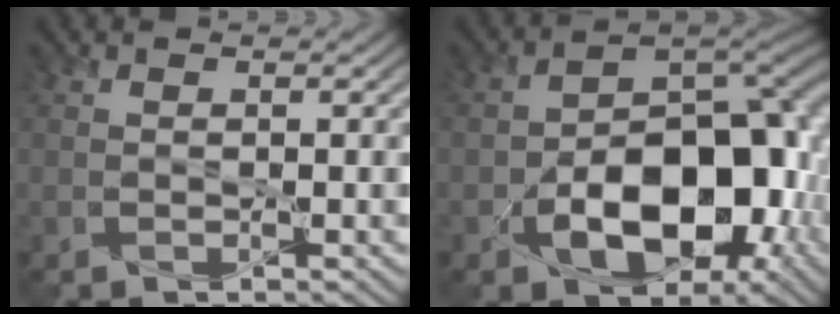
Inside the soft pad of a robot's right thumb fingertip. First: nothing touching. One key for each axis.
{"total": 14.3, "fx": -4.3, "fy": 9.0, "fz": 10.2, "tx": -0.141, "ty": -0.023, "tz": -0.069}